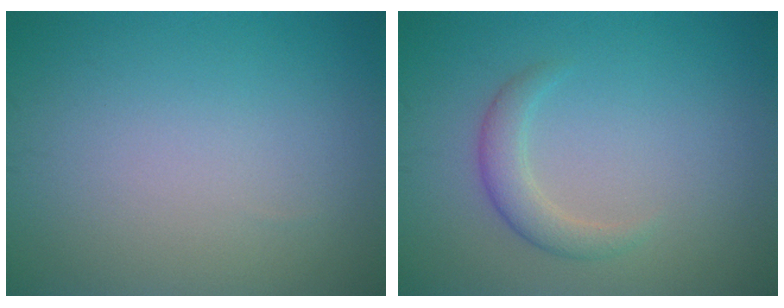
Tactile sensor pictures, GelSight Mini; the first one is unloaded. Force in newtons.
{"total": 2.2, "press": 2.2, "slide": 0.1}